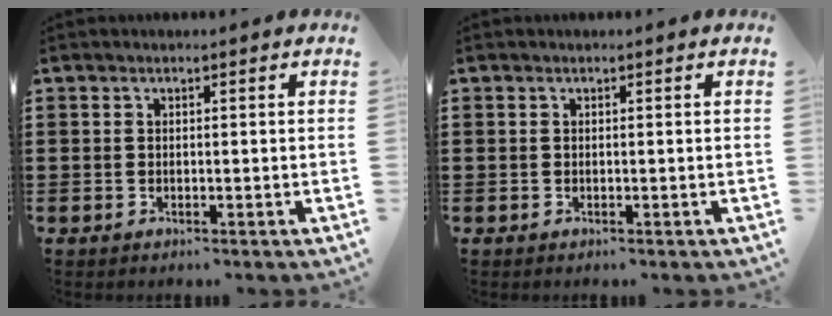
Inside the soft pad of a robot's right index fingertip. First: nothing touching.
{"total": 0.0}